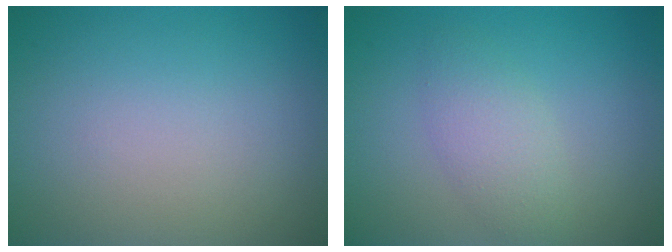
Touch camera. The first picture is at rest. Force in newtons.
{"total": 2.7, "press": 2.6, "slide": 0.0}